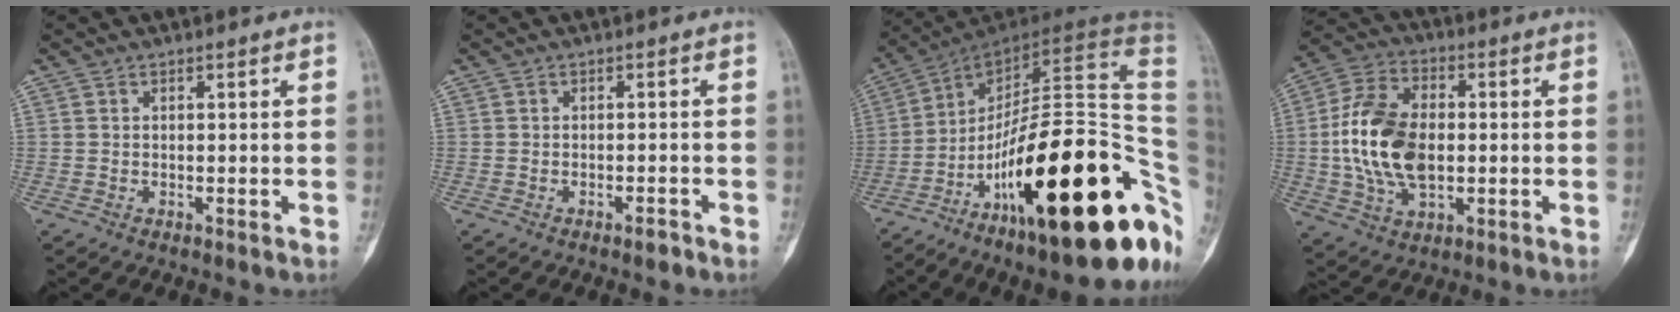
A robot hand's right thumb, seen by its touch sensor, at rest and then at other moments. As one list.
[{"total": 1.5, "force": [-1.2, 0.3, 0.9], "torque": [-0.012, 0.006, -0.018]}, {"total": 36.2, "force": [-11.1, 11.1, 32.7], "torque": [-0.385, 0.077, -0.172]}, {"total": 16.2, "force": [-0.4, 10.0, 12.8], "torque": [-0.242, 0.014, -0.005]}]